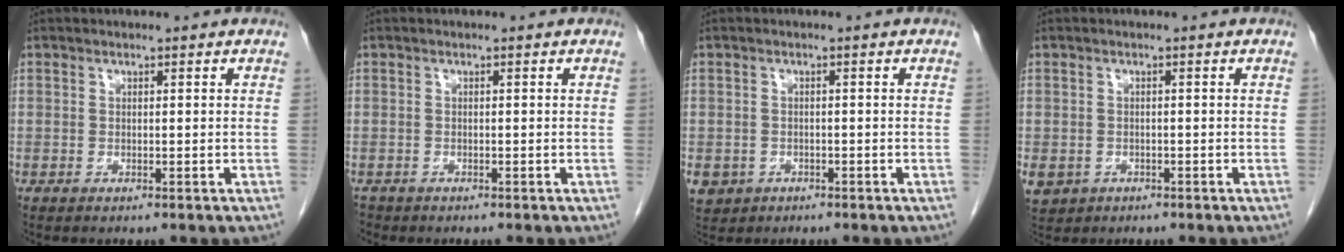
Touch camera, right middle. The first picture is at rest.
{"total": 1.3, "force": [-1.1, 0.7, 0.1], "torque": [-0.011, -0.002, -0.018]}
{"total": 5.2, "force": [-2.5, 4.4, 1.1], "torque": [-0.025, 0.002, -0.035]}
{"total": 6.2, "force": [-2.9, 5.2, 1.8], "torque": [-0.051, -0.002, -0.040]}